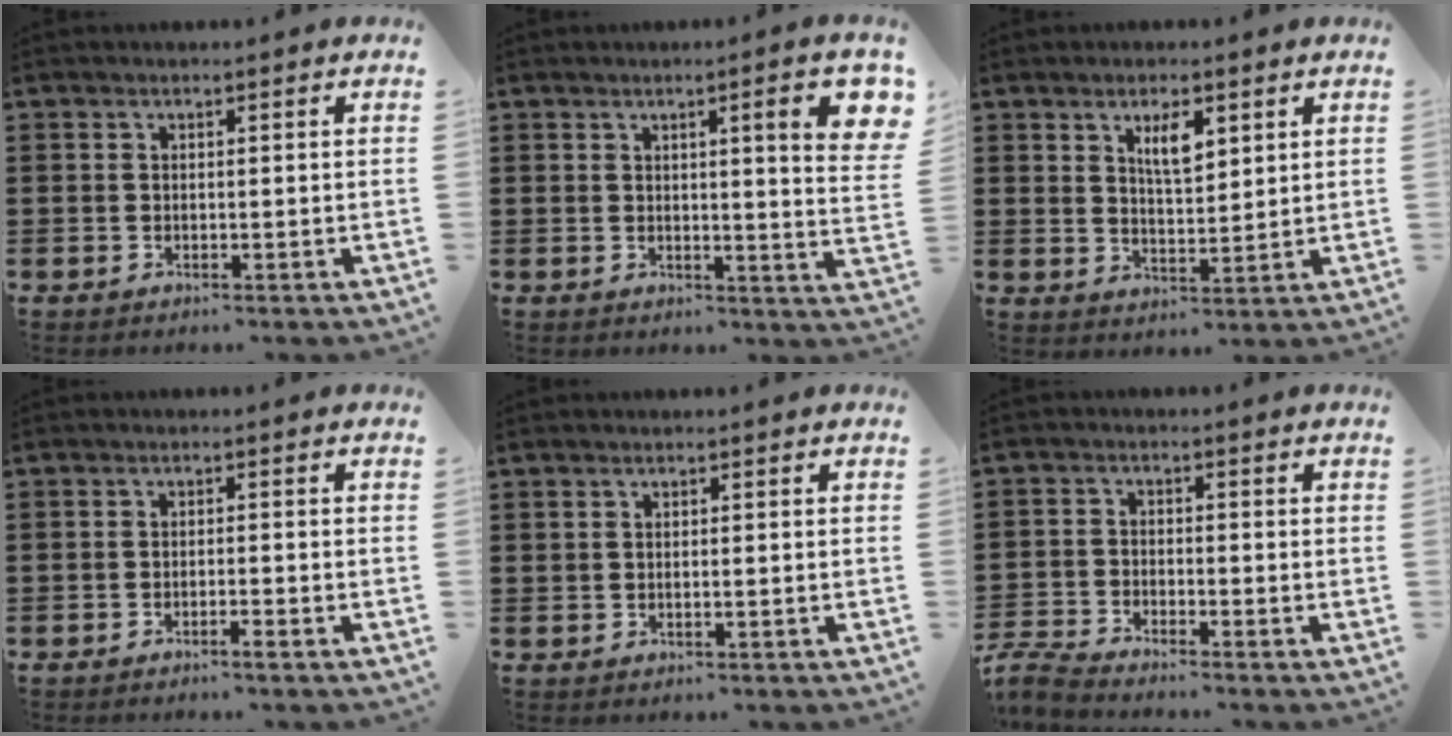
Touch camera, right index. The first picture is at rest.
{"total": 8.0, "force": [3.0, 0.9, 7.3], "torque": [-0.108, -0.006, 0.042]}
{"total": 4.6, "force": [2.4, 1.6, 3.6], "torque": [-0.069, 0.003, 0.038]}
{"total": 1.3, "force": [-1.1, 0.0, 0.7], "torque": [-0.014, -0.002, -0.021]}
{"total": 0.0}
{"total": 3.7, "force": [-3.7, 0.1, 0.6], "torque": [-0.035, -0.008, -0.081]}